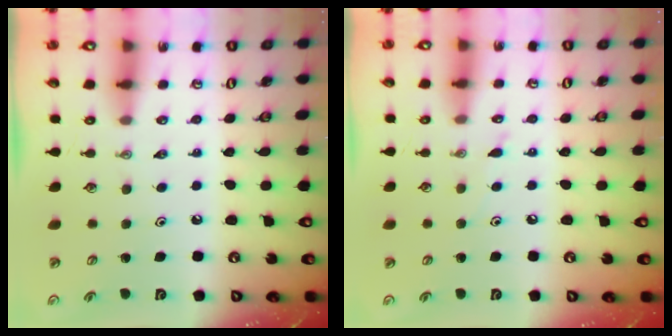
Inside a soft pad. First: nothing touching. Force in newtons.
{"total": 5.6, "press": 5.6, "slide": 0.7}